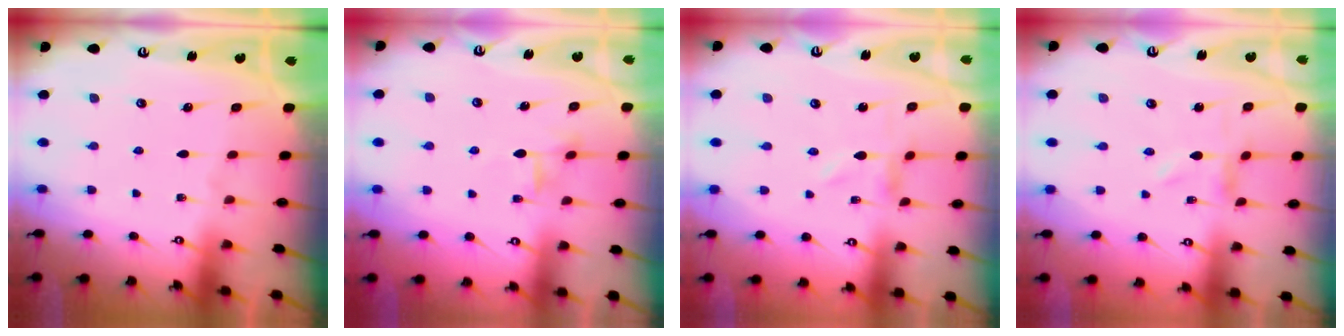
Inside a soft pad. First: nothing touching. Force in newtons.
{"total": 3.1, "press": 3.1, "slide": 0.3}
{"total": 0.0}
{"total": 0.0}